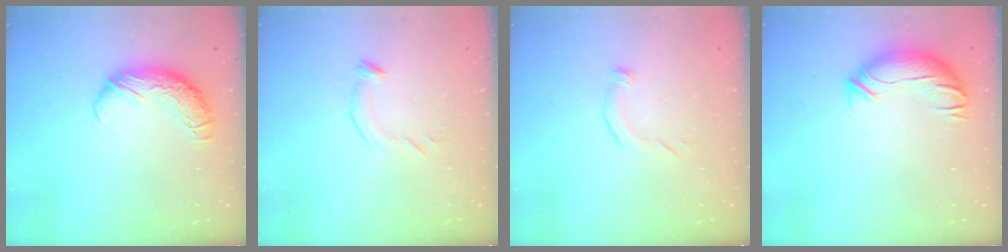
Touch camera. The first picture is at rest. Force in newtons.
{"total": 5.6, "press": 5.5, "slide": 0.5}
{"total": 4.4, "press": 4.4, "slide": 0.6}
{"total": 3.3, "press": 2.6, "slide": 2.1}